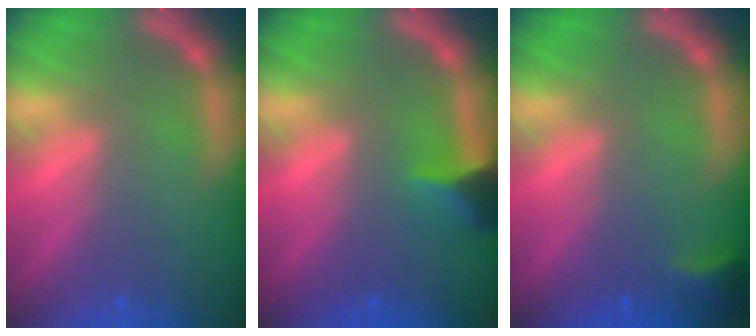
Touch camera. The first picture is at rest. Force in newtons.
{"total": 2.9}
{"total": 1.9}